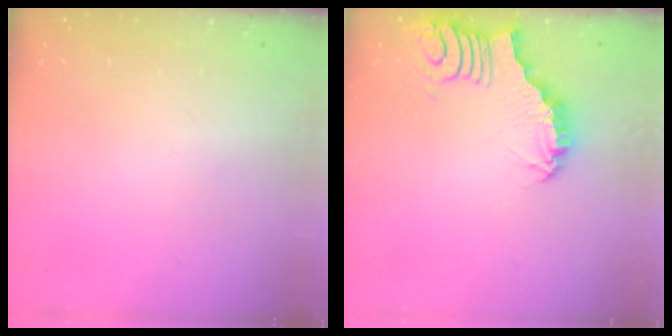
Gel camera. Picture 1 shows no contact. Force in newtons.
{"total": 3.8, "press": 3.8, "slide": 0.8}